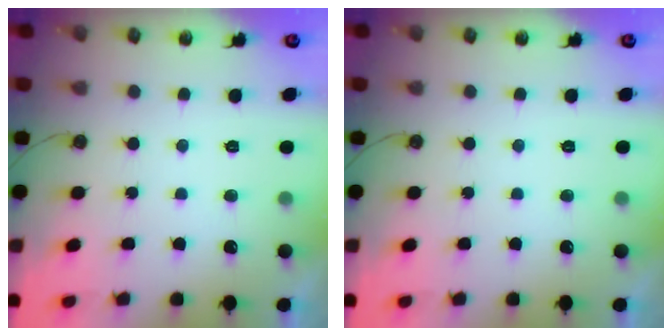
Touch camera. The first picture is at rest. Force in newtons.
{"total": 0.0}